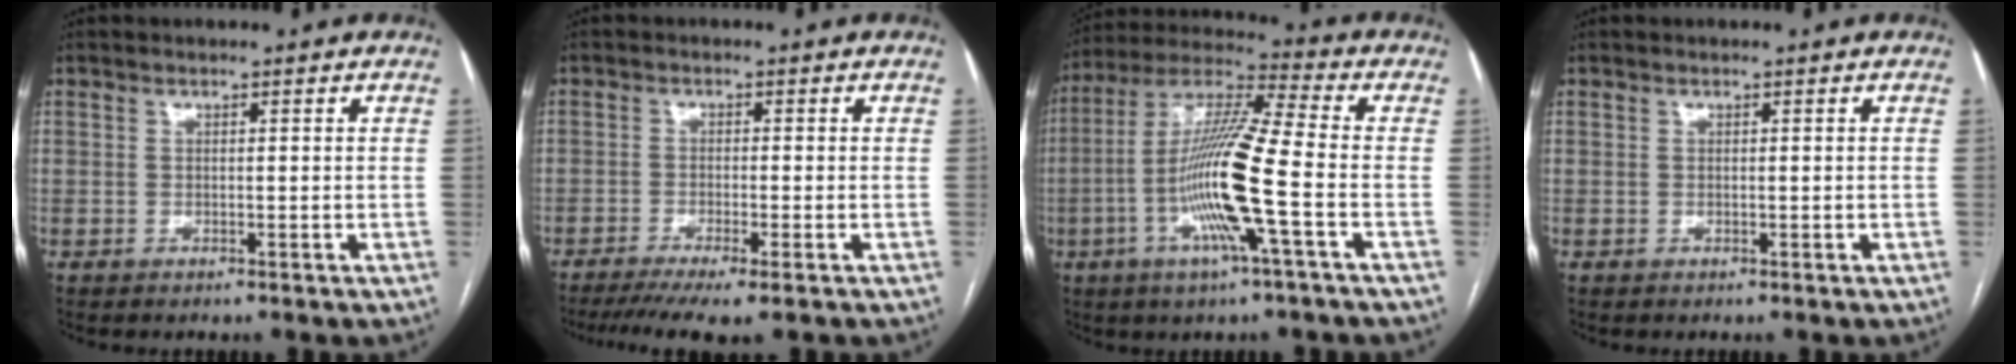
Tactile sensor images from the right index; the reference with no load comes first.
{"total": 7.7, "force": [-5.5, 0.6, 5.4], "torque": [-0.087, -0.013, -0.088]}
{"total": 15.3, "force": [-4.1, -0.3, 14.8], "torque": [-0.293, -0.004, -0.088]}
{"total": 0.0}